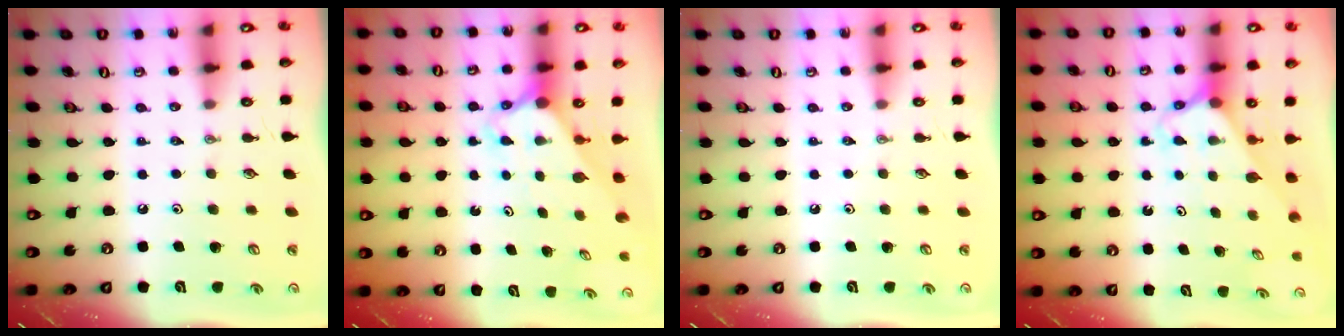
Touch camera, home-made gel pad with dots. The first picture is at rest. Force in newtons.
{"total": 2.6, "press": 2.6, "slide": 0.1}
{"total": 0.0}
{"total": 2.6, "press": 2.6, "slide": 0.1}